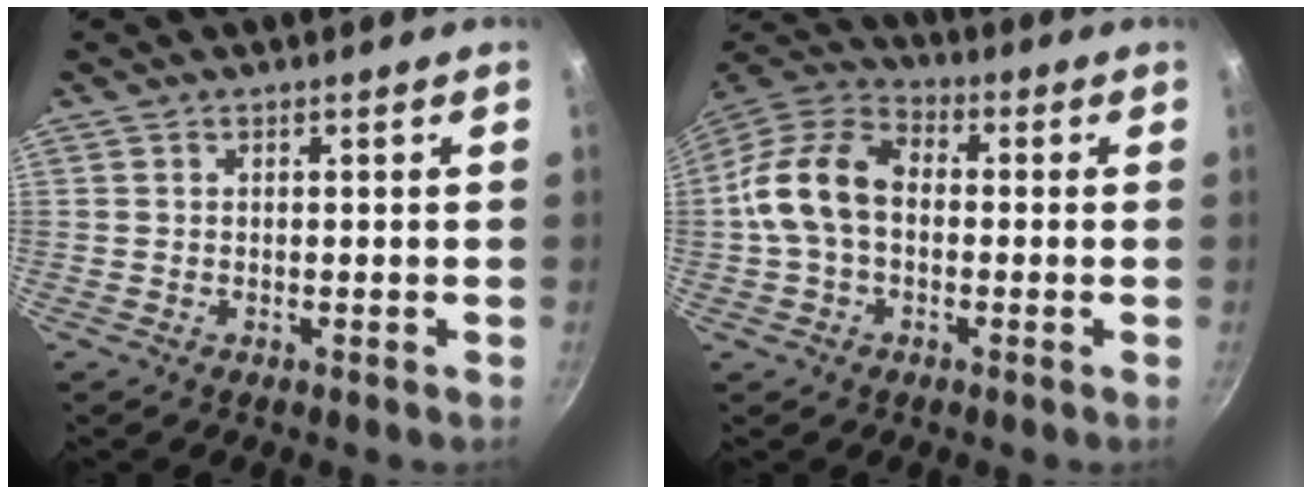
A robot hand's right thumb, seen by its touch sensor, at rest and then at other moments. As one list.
[{"total": 13.8, "force": [-0.5, 9.4, 10.1], "torque": [-0.197, 0.037, -0.018]}]